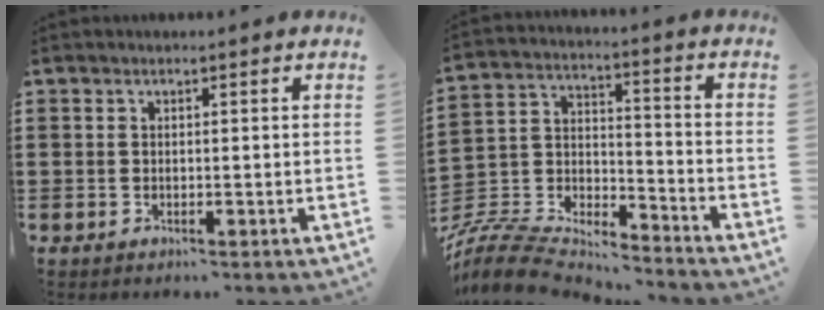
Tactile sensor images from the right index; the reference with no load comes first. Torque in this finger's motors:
{"motor_torque": [-1.28, 0.86, -1.05, -0.21]}